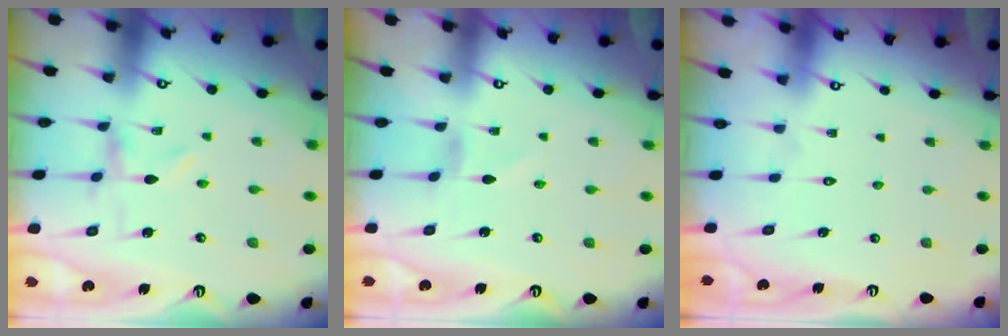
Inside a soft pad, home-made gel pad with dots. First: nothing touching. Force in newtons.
{"total": 0.0}
{"total": 1.6, "press": 1.6, "slide": 0.1}